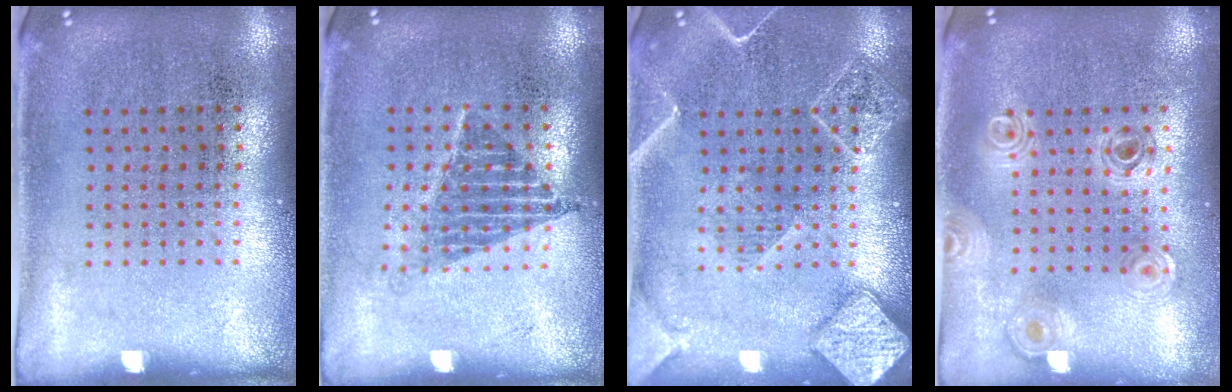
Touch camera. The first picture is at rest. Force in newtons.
{"total": 1.2, "press": 1.0, "slide": 0.7}
{"total": 3.5, "press": 3.4, "slide": 0.4}
{"total": 0.8, "press": 0.8, "slide": 0.2}